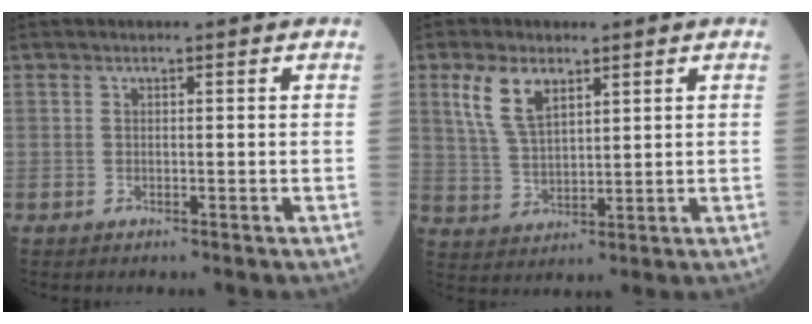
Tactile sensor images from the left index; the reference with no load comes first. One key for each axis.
{"total": 6.8, "fx": 3.6, "fy": 3.1, "fz": 4.8, "tx": -0.110, "ty": 0.011, "tz": 0.083}